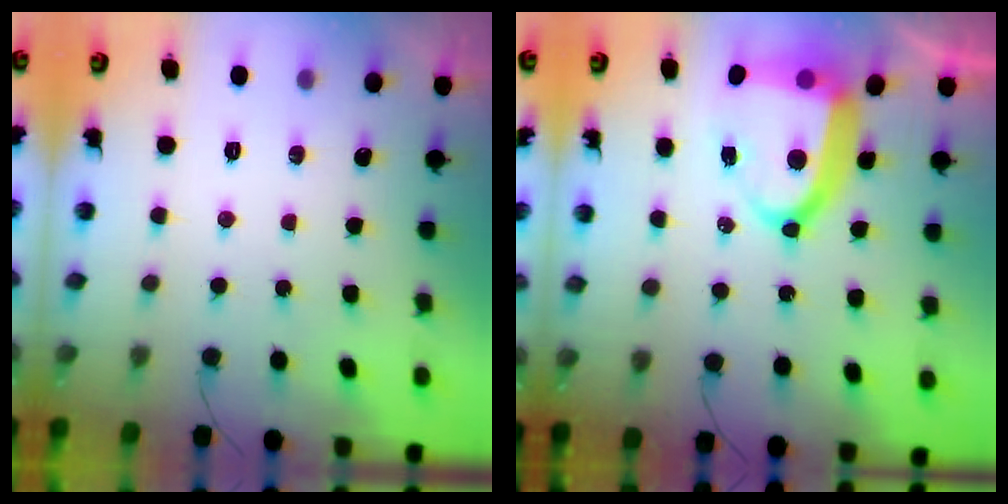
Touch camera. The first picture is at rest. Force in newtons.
{"total": 16.8, "press": 16.6, "slide": 2.2}